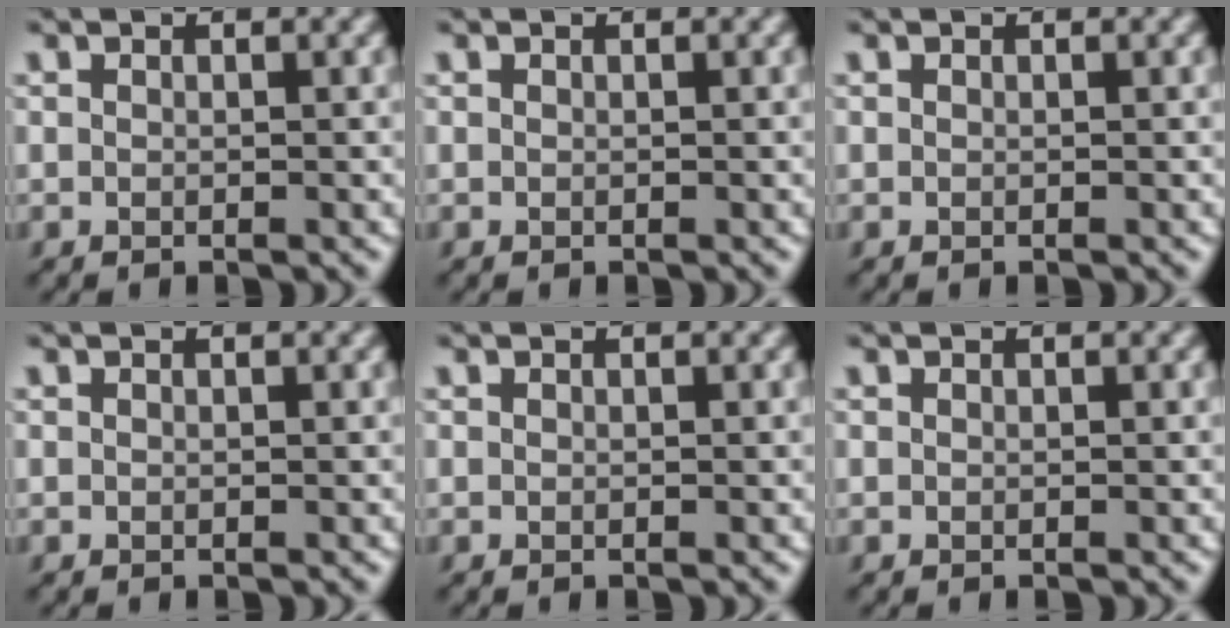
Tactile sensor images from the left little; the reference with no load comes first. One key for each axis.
{"total": 0.0}
{"total": 0.0}
{"total": 0.0}
{"total": 0.0}
{"total": 0.0}